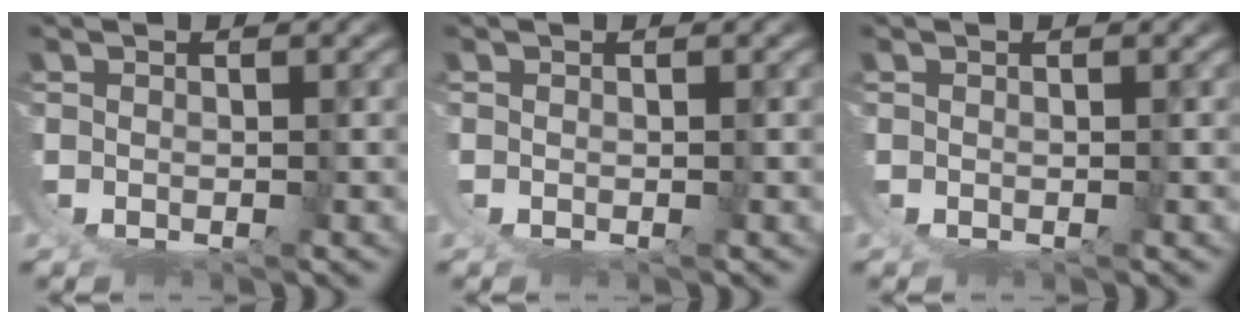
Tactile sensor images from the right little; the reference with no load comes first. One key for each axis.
{"total": 0.5, "fx": 0.2, "fy": -0.3, "fz": 0.4, "tx": -0.010, "ty": -0.003, "tz": 0.005}
{"total": 0.0}